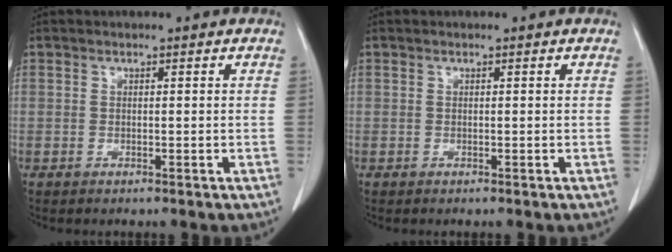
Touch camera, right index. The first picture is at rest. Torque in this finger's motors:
{"motor_torque": [0.00, 0.00, 0.02, 0.00]}